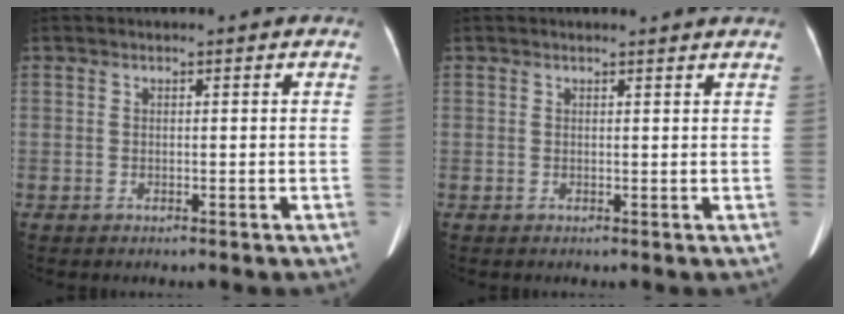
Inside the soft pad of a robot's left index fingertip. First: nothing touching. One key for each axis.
{"total": 3.4, "fx": 3.3, "fy": -0.1, "fz": 0.7, "tx": -0.013, "ty": 0.003, "tz": 0.030}